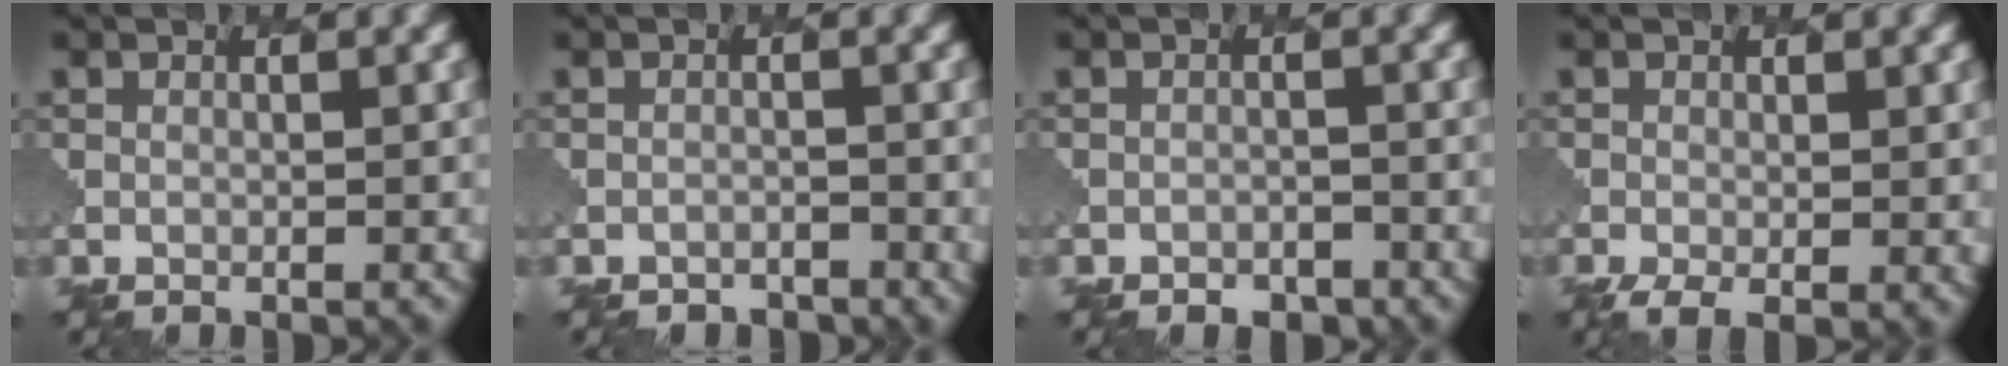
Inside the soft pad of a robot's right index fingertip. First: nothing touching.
{"total": 1.3, "force": [-1.2, 0.6, -0.4], "torque": [0.006, 0.000, -0.016]}
{"total": 1.9, "force": [-1.6, 1.1, 0.3], "torque": [-0.002, 0.005, -0.018]}
{"total": 3.2, "force": [-1.0, 1.4, 2.7], "torque": [-0.049, -0.009, -0.016]}